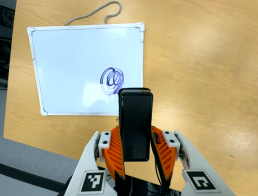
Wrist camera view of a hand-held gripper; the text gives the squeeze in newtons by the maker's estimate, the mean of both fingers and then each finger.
{"total": 4.9, "left": 3.6, "right": 6.3}